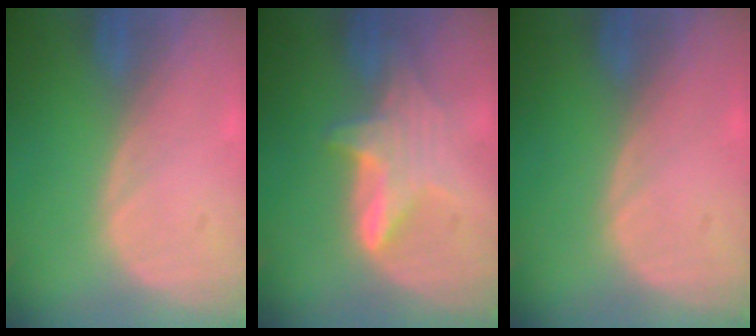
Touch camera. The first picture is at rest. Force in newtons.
{"total": 5.8, "press": 5.7, "slide": 0.9}
{"total": 0.0}